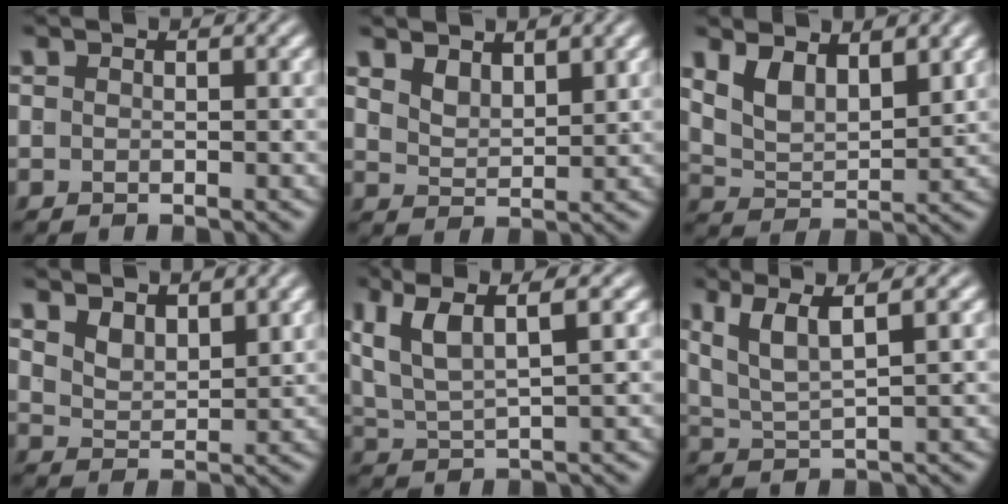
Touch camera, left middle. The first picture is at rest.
{"total": 2.8, "force": [2.1, 1.3, 1.4], "torque": [-0.027, -0.012, 0.042]}
{"total": 5.3, "force": [2.0, 3.6, 3.2], "torque": [-0.068, -0.015, 0.035]}
{"total": 3.1, "force": [2.2, 1.6, 1.5], "torque": [-0.031, -0.013, 0.040]}
{"total": 5.8, "force": [2.0, 3.3, 4.4], "torque": [-0.091, -0.003, 0.041]}
{"total": 5.1, "force": [2.0, 2.7, 3.8], "torque": [-0.081, -0.007, 0.041]}